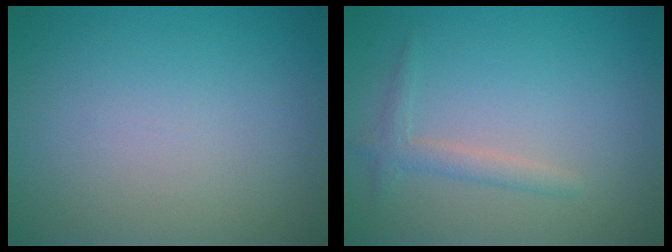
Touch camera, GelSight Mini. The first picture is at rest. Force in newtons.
{"total": 1.6, "press": 1.6, "slide": 0.1}